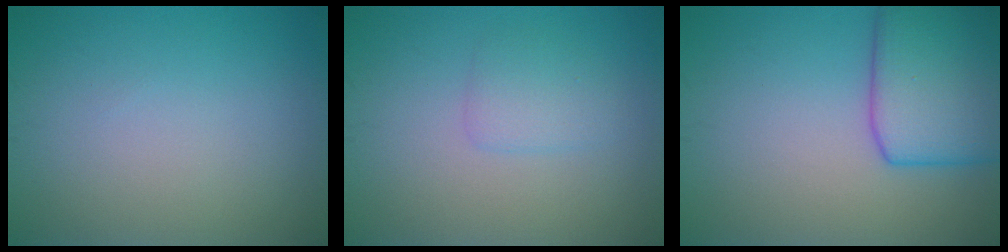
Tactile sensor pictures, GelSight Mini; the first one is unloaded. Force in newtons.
{"total": 1.8, "press": 1.8, "slide": 0.0}
{"total": 7.8, "press": 7.8, "slide": 0.4}